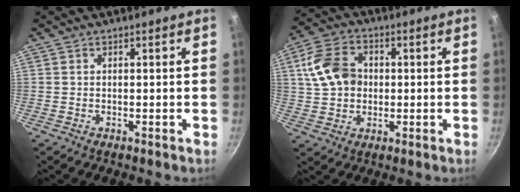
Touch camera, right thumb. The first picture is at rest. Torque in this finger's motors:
{"motor_torque": [-0.17, 0.37, 0.87, 0.20, 0.10]}